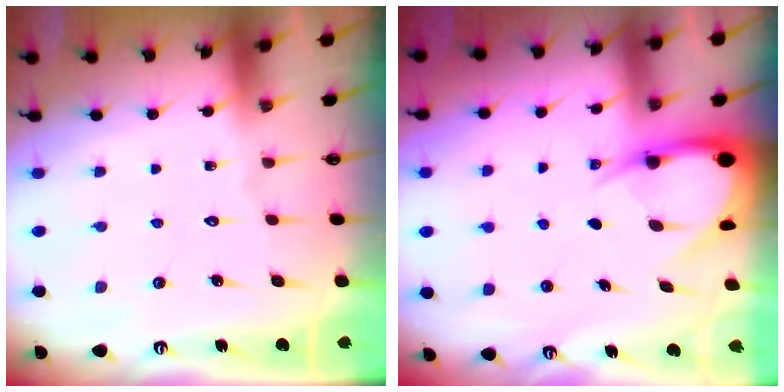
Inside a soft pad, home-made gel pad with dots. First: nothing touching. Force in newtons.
{"total": 6.9, "press": 6.8, "slide": 0.8}